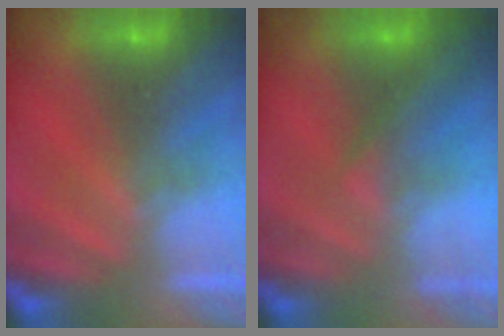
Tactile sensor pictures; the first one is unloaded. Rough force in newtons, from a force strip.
{"total": 1.9}